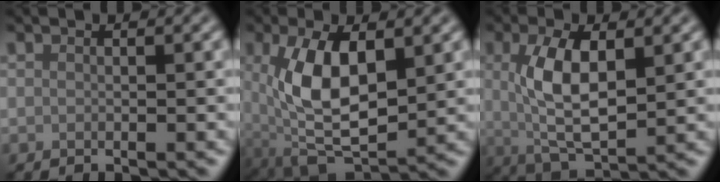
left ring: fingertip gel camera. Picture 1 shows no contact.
{"total": 8.7, "force": [1.0, 4.2, 7.6], "torque": [-0.153, 0.000, 0.019]}
{"total": 6.3, "force": [0.9, 2.6, 5.7], "torque": [-0.118, -0.003, 0.021]}